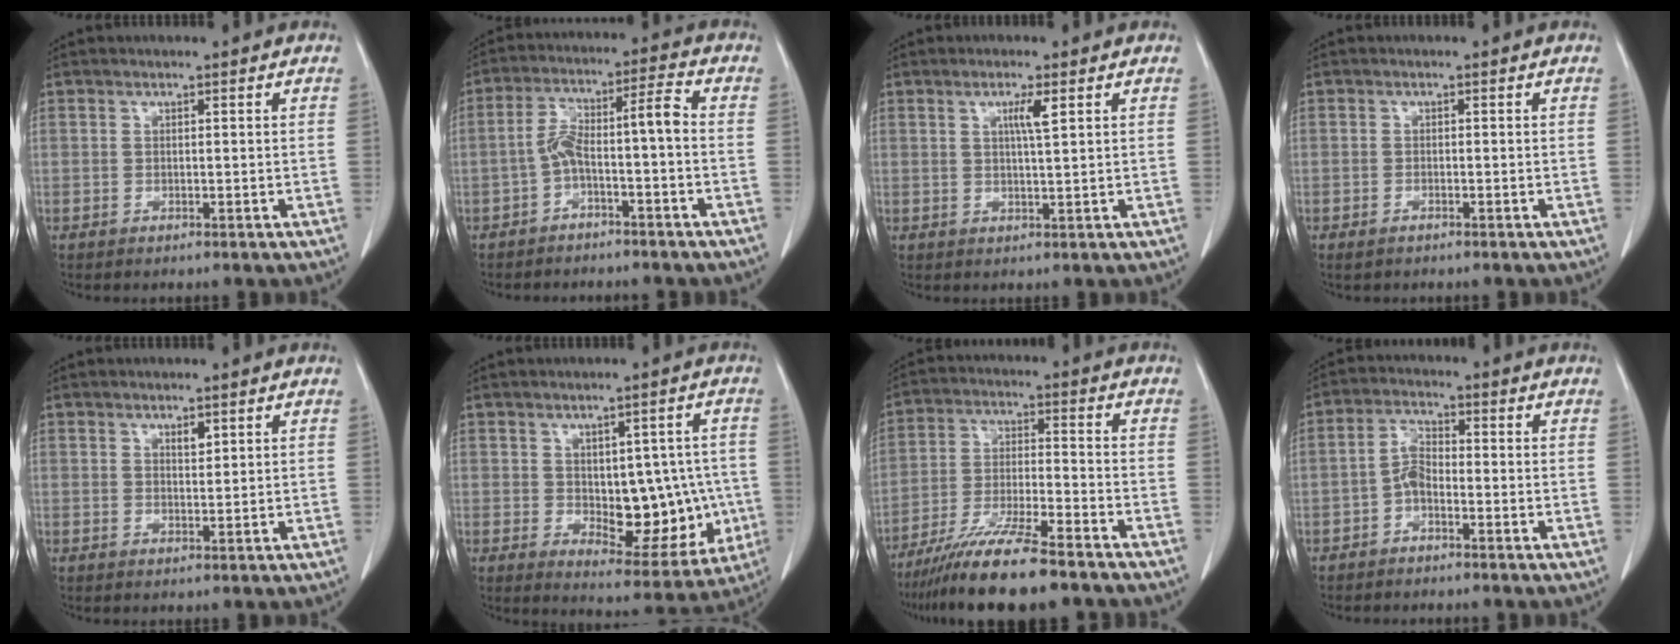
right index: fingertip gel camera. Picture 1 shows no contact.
{"total": 6.9, "force": [-2.2, 0.8, 6.6], "torque": [-0.124, 0.041, -0.038]}
{"total": 2.9, "force": [1.2, -0.2, 2.7], "torque": [-0.049, -0.003, 0.020]}
{"total": 0.9, "force": [-0.6, 0.4, 0.6], "torque": [-0.014, -0.001, -0.003]}
{"total": 1.4, "force": [0.9, 0.5, 1.0], "torque": [-0.015, -0.004, 0.015]}
{"total": 12.4, "force": [-1.0, 6.4, 10.5], "torque": [-0.122, 0.009, 0.009]}
{"total": 13.5, "force": [-10.8, 0.7, 8.0], "torque": [-0.141, -0.028, -0.185]}
{"total": 3.5, "force": [-1.5, 1.7, 2.7], "torque": [-0.054, 0.008, -0.034]}